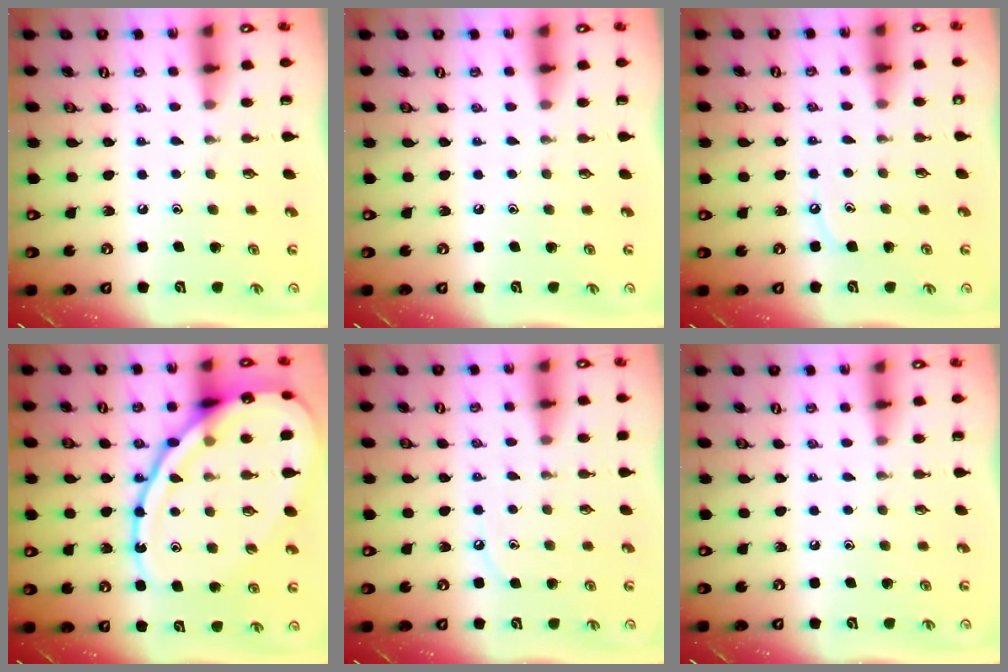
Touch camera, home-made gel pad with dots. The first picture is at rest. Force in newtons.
{"total": 0.0}
{"total": 4.5, "press": 4.4, "slide": 0.6}
{"total": 21.7, "press": 21.6, "slide": 2.2}
{"total": 4.5, "press": 4.4, "slide": 0.6}
{"total": 0.0}